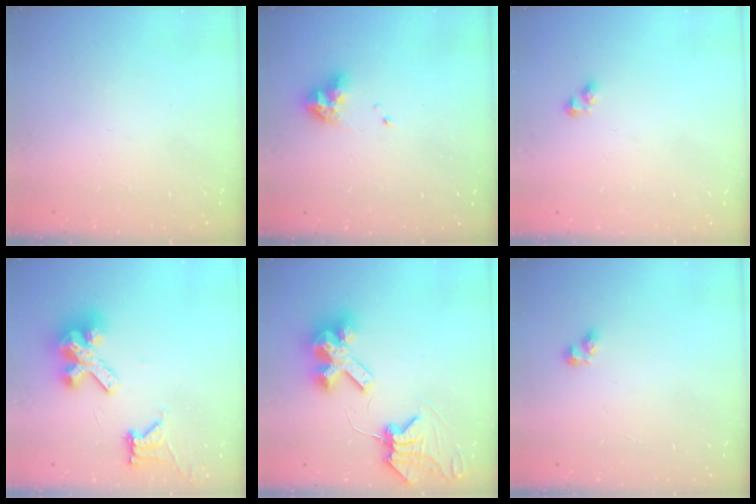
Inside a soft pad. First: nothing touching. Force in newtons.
{"total": 8.2, "press": 8.1, "slide": 1.2}
{"total": 2.7, "press": 2.7, "slide": 0.4}
{"total": 14.3, "press": 14.2, "slide": 1.7}
{"total": 11.3, "press": 11.2, "slide": 1.3}
{"total": 2.5, "press": 2.5, "slide": 0.2}